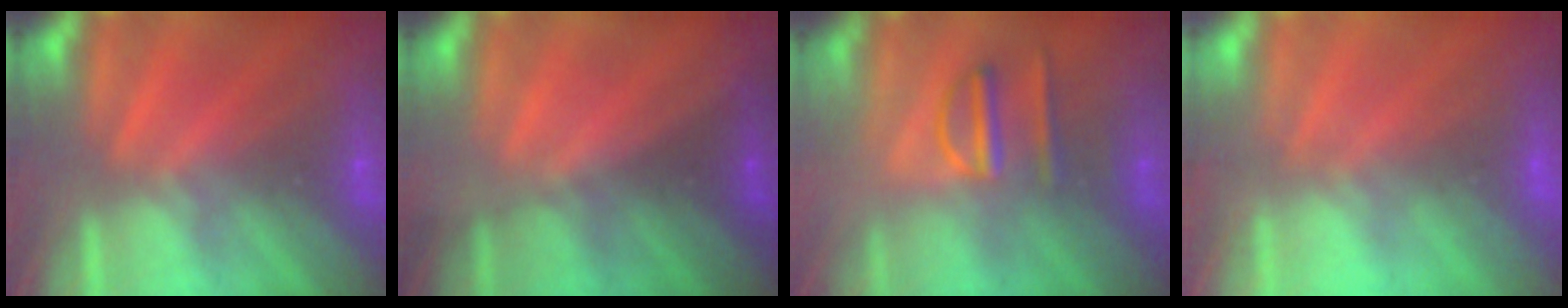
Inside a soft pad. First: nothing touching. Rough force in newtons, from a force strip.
{"total": 1.4}
{"total": 2.9}
{"total": 7.0}